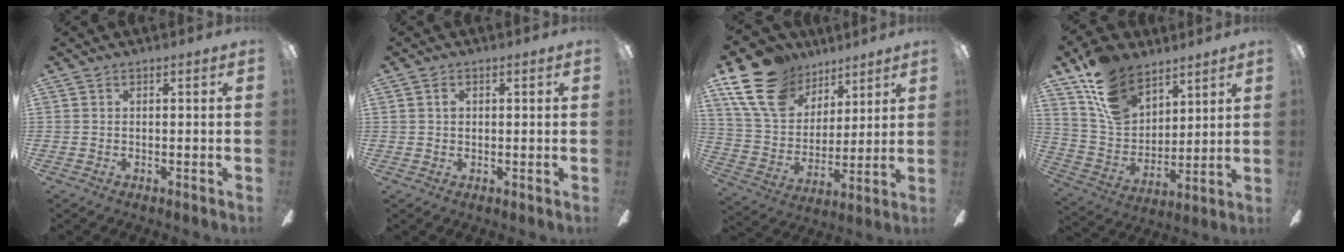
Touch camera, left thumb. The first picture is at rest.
{"total": 1.6, "force": [0.6, 1.3, 0.9], "torque": [-0.011, 0.002, 0.008]}
{"total": 20.5, "force": [12.3, 12.9, 10.1], "torque": [-0.202, -0.051, 0.231]}
{"total": 16.0, "force": [11.2, 9.6, 6.2], "torque": [-0.136, -0.056, 0.220]}